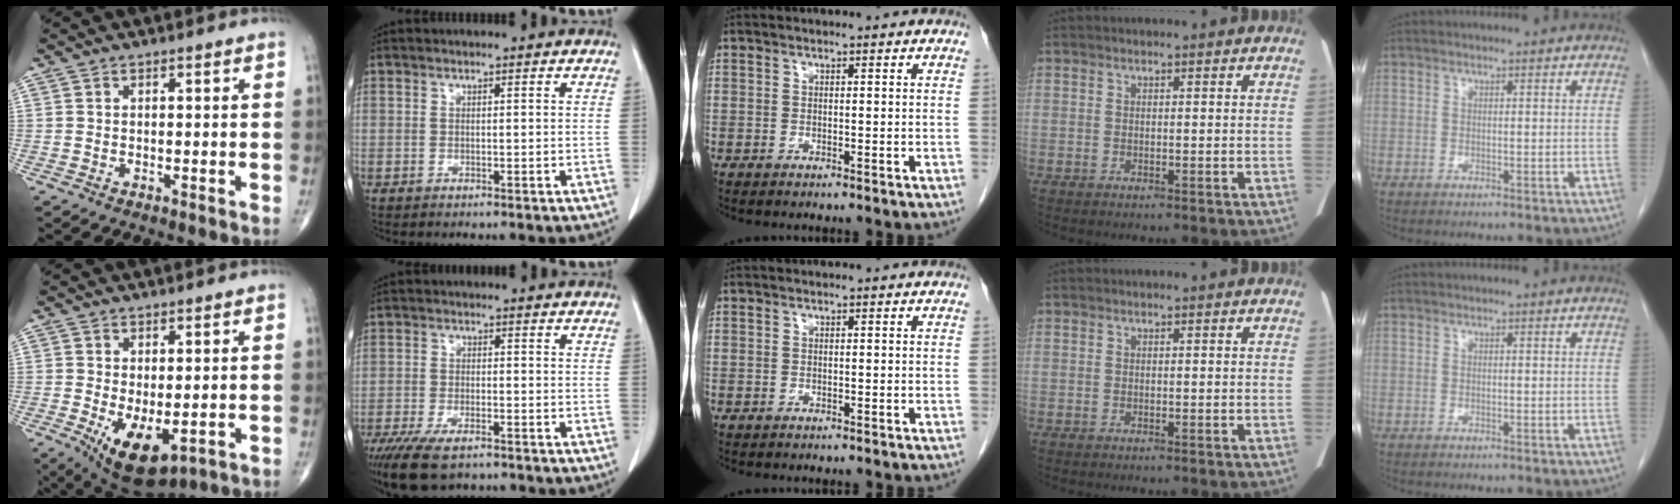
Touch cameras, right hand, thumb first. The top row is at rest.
{"thumb": {"total": 9.3, "force": [-2.5, 4.5, 7.8], "torque": [-0.118, -0.016, -0.023]}, "index": {"total": 9.1, "force": [-6.8, 2.7, 5.3], "torque": [-0.092, -0.017, -0.112]}}